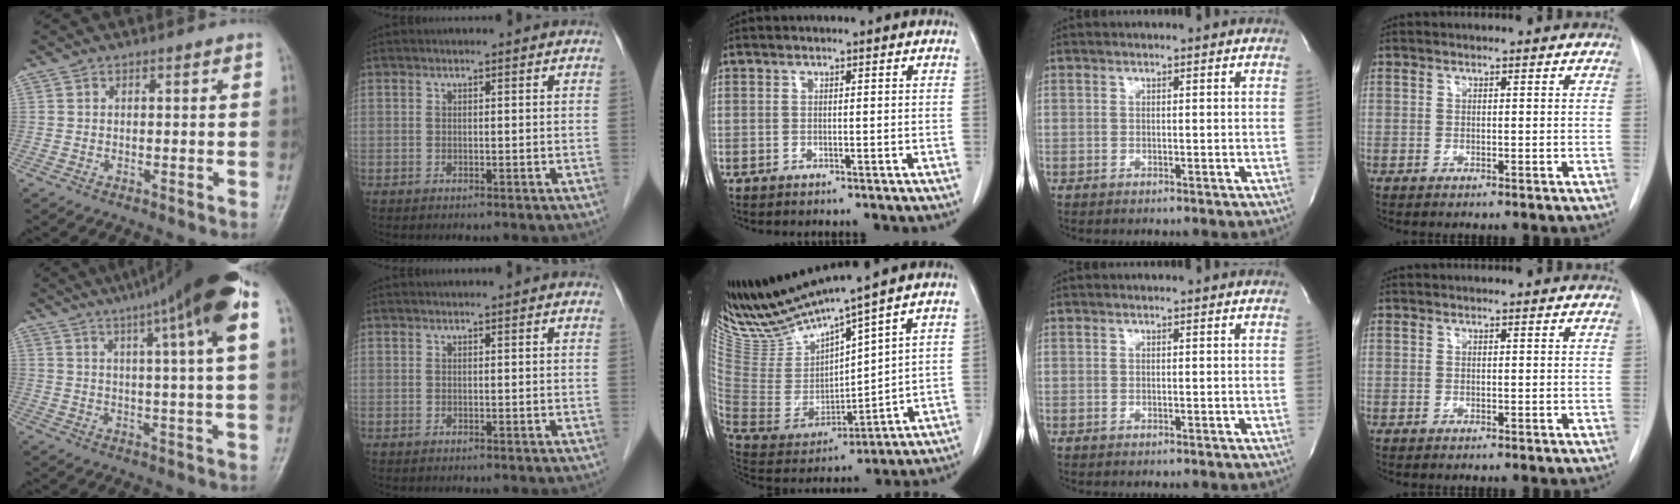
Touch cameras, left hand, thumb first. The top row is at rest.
{"thumb": {"total": 18.9, "force": [9.6, 1.5, 16.2], "torque": [-0.241, 0.005, 0.125]}, "index": {"total": 1.7, "force": [1.3, 0.0, 1.0], "torque": [-0.009, 0.020, 0.019]}, "middle": {"total": 10.5, "force": [9.8, -1.4, 3.6], "torque": [-0.085, -0.015, 0.209]}}